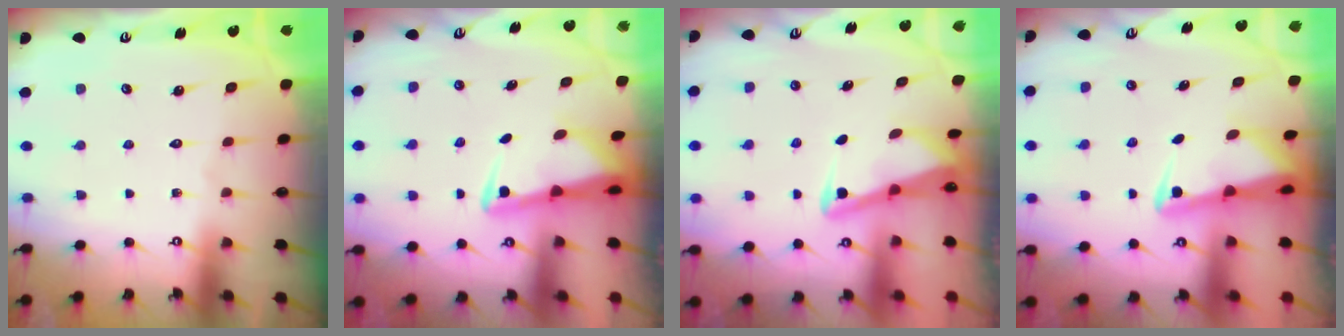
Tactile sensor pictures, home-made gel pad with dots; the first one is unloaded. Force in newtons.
{"total": 3.0, "press": 2.9, "slide": 0.6}
{"total": 2.8, "press": 2.8, "slide": 0.4}
{"total": 2.3, "press": 2.3, "slide": 0.4}